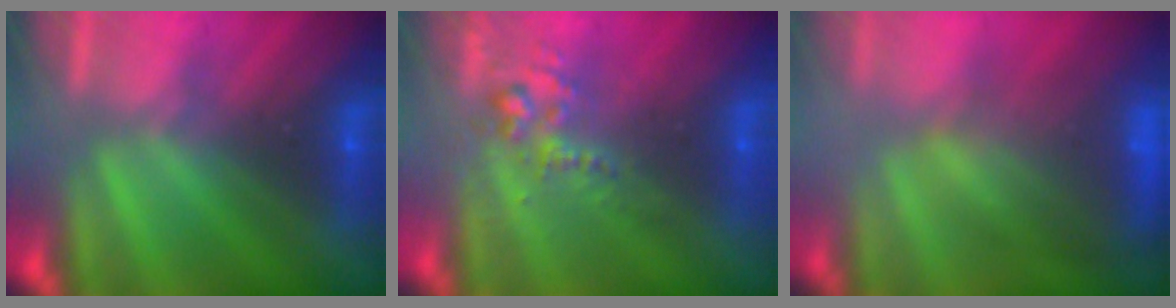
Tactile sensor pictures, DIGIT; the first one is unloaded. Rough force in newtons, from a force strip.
{"total": 2.5}
{"total": 9.4}